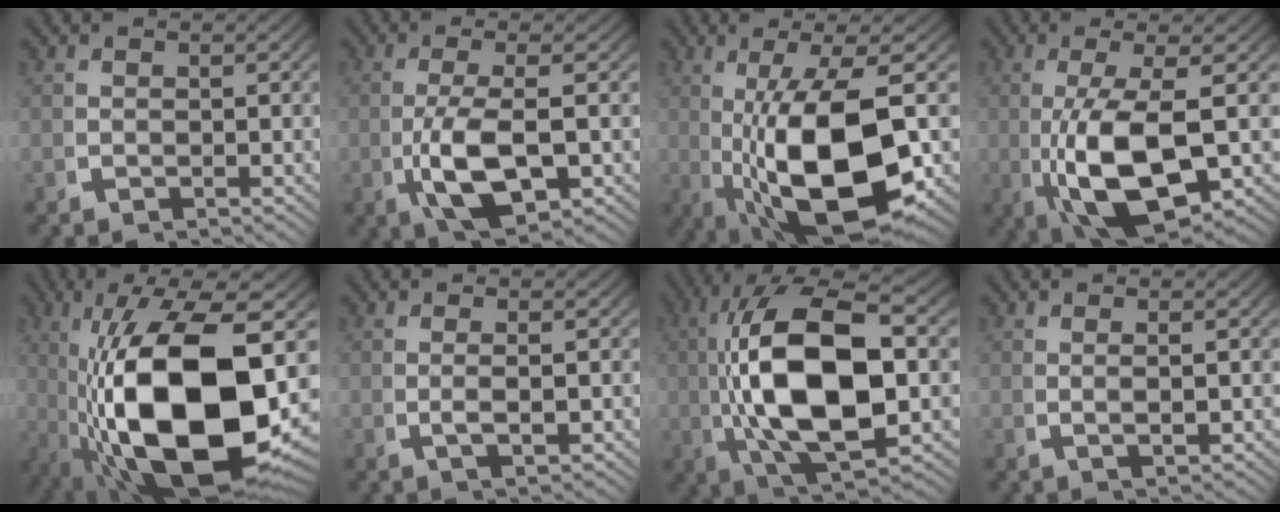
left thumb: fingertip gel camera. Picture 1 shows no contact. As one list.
[{"total": 6.5, "force": [-0.6, 3.0, 5.7], "torque": [-0.134, -0.015, 0.000]}, {"total": 16.0, "force": [-1.7, 7.9, 13.9], "torque": [-0.251, -0.046, 0.004]}, {"total": 10.9, "force": [-1.6, 5.3, 9.4], "torque": [-0.217, -0.040, 0.003]}, {"total": 23.9, "force": [-3.2, 12.7, 19.9], "torque": [-0.373, -0.068, -0.004]}, {"total": 1.6, "force": [0.3, 0.3, 1.6], "torque": [-0.037, -0.001, 0.009]}, {"total": 16.4, "force": [0.1, 8.4, 14.1], "torque": [-0.297, -0.040, 0.025]}, {"total": 1.3, "force": [0.6, 0.1, 1.1], "torque": [-0.026, -0.002, 0.015]}]